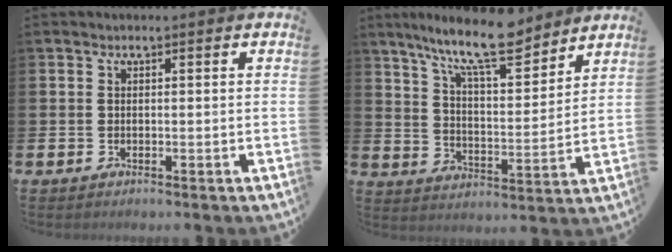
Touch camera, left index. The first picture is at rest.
{"total": 11.9, "force": [10.2, 2.4, 5.6], "torque": [-0.114, -0.059, 0.176]}